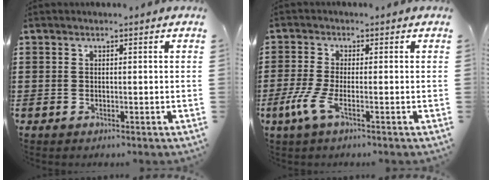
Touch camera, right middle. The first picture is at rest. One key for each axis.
{"total": 4.3, "fx": -1.5, "fy": 0.8, "fz": 3.9, "tx": -0.098, "ty": -0.012, "tz": -0.035}